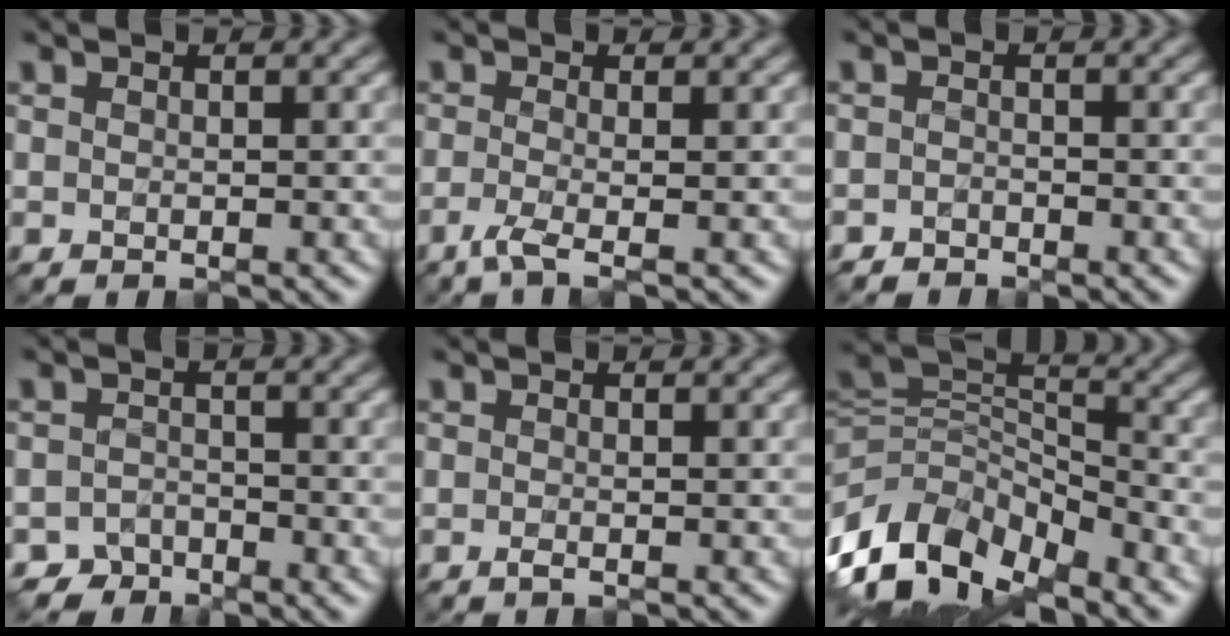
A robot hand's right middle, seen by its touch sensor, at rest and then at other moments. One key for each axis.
{"total": 2.6, "fx": -1.3, "fy": 0.6, "fz": 2.2, "tx": -0.043, "ty": -0.009, "tz": -0.037}
{"total": 1.2, "fx": -1.2, "fy": 0.4, "fz": 0.1, "tx": 0.000, "ty": 0.001, "tz": -0.024}
{"total": 2.3, "fx": -2.0, "fy": 1.3, "fz": -0.1, "tx": 0.013, "ty": 0.007, "tz": -0.040}
{"total": 0.7, "fx": -0.3, "fy": 0.1, "fz": 0.6, "tx": -0.014, "ty": -0.004, "tz": -0.007}
{"total": 11.8, "fx": -6.3, "fy": 6.5, "fz": 7.5, "tx": -0.152, "ty": -0.004, "tz": -0.117}